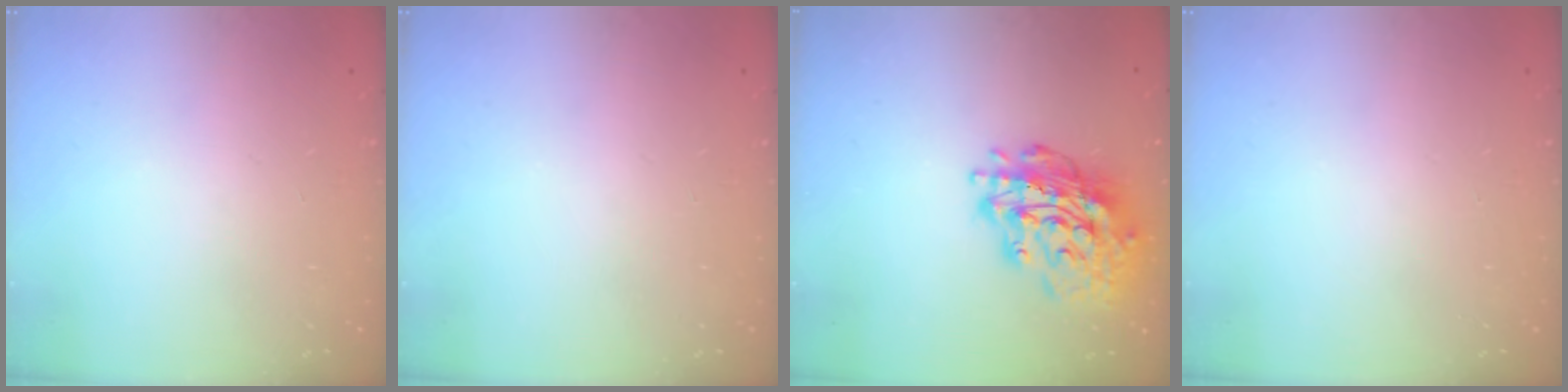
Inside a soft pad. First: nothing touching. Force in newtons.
{"total": 0.0}
{"total": 19.1, "press": 19.0, "slide": 1.9}
{"total": 0.0}